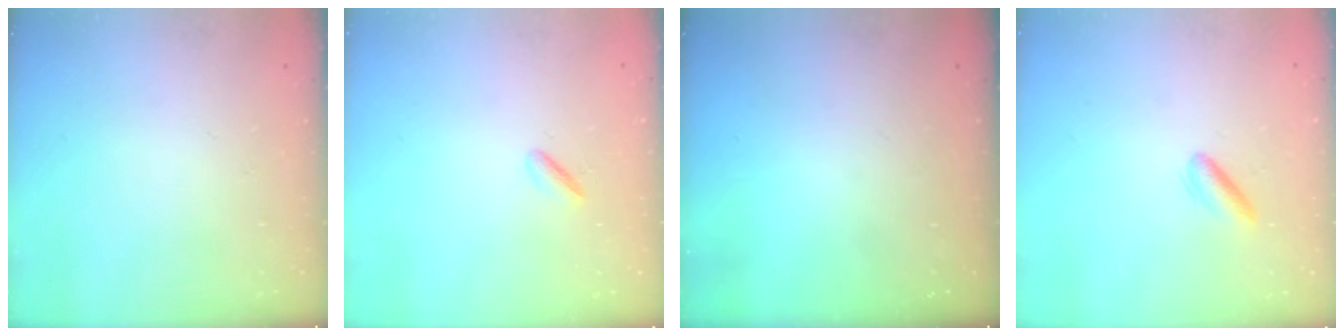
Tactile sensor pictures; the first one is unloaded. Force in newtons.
{"total": 2.0, "press": 1.8, "slide": 0.7}
{"total": 0.0}
{"total": 2.7, "press": 2.6, "slide": 0.8}